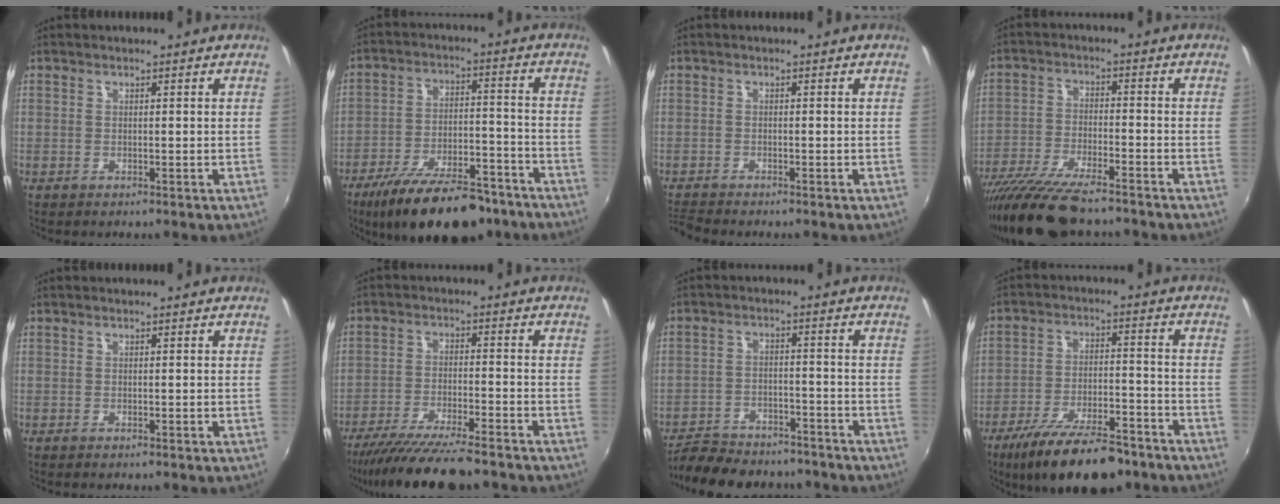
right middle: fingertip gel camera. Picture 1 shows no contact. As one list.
[{"total": 20.7, "force": [-15.7, 7.3, 11.2], "torque": [-0.206, -0.018, -0.231]}, {"total": 3.8, "force": [-3.5, 0.0, 1.3], "torque": [-0.041, -0.019, -0.067]}, {"total": 15.4, "force": [-12.9, 2.8, 8.0], "torque": [-0.173, -0.039, -0.229]}, {"total": 0.0}, {"total": 15.2, "force": [-13.0, 1.7, 7.7], "torque": [-0.158, -0.037, -0.212]}, {"total": 15.7, "force": [-13.6, 5.1, 5.9], "torque": [-0.136, -0.003, -0.195]}, {"total": 17.4, "force": [-13.1, 5.7, 9.9], "torque": [-0.193, -0.026, -0.202]}]